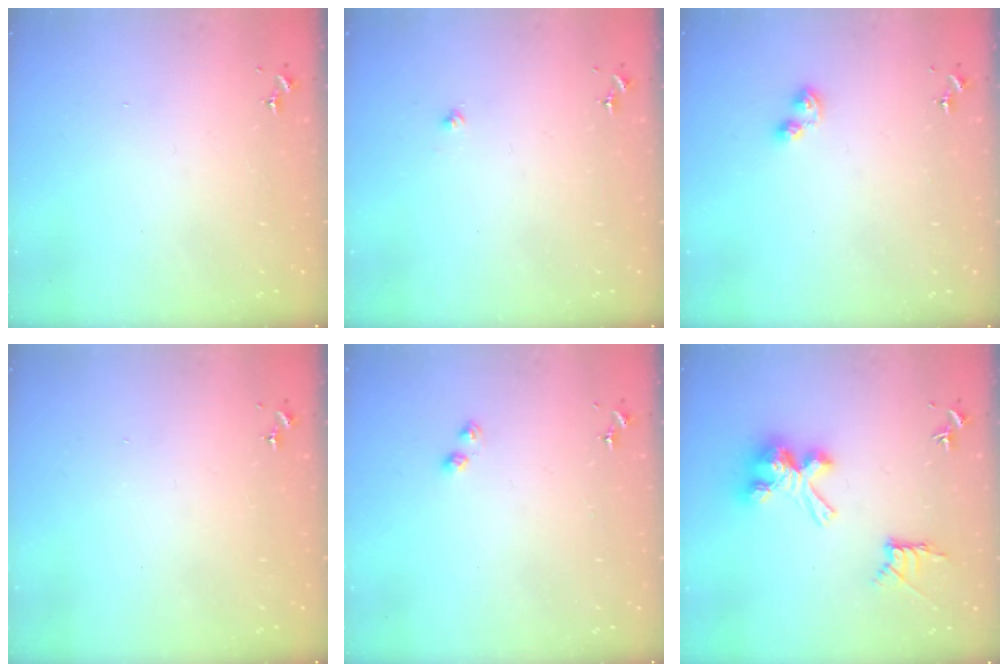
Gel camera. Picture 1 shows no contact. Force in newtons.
{"total": 2.1, "press": 2.1, "slide": 0.3}
{"total": 5.5, "press": 5.5, "slide": 0.3}
{"total": 0.0}
{"total": 3.3, "press": 3.3, "slide": 0.4}
{"total": 14.4, "press": 14.4, "slide": 0.9}